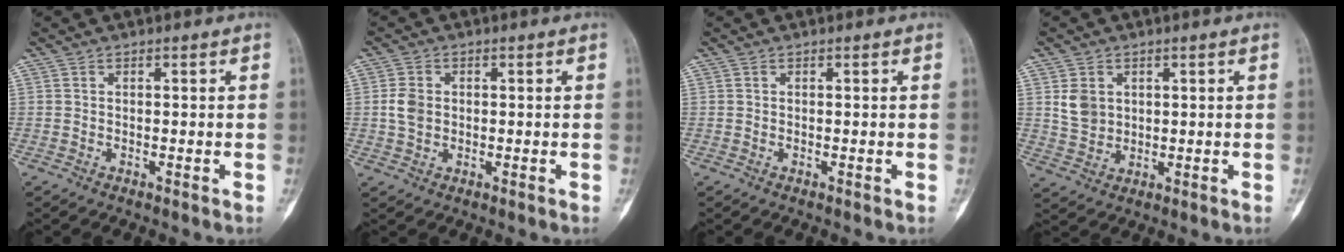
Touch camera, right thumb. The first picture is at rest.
{"total": 3.7, "force": [0.1, 2.8, 2.3], "torque": [-0.044, 0.004, 0.002]}
{"total": 0.0}
{"total": 4.9, "force": [1.4, 4.0, 2.5], "torque": [-0.033, -0.007, 0.036]}